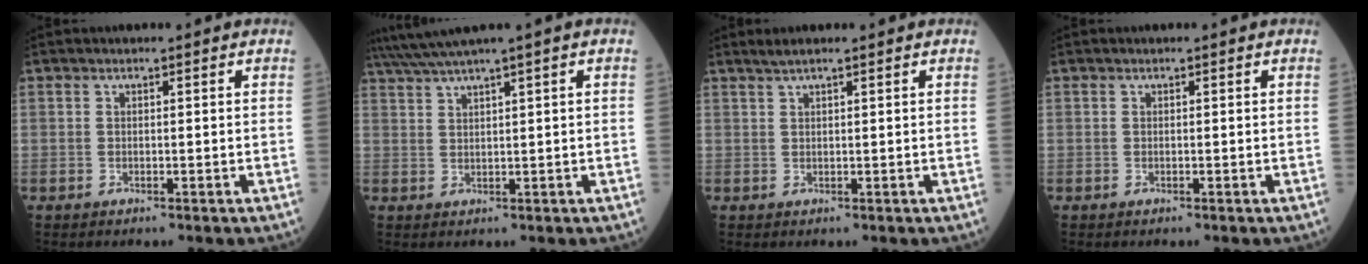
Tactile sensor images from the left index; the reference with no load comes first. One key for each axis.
{"total": 5.2, "fx": 3.9, "fy": -1.3, "fz": 3.1, "tx": -0.072, "ty": 0.019, "tz": 0.082}
{"total": 1.9, "fx": 1.6, "fy": -0.1, "fz": 1.1, "tx": -0.022, "ty": 0.012, "tz": 0.031}
{"total": 0.0}